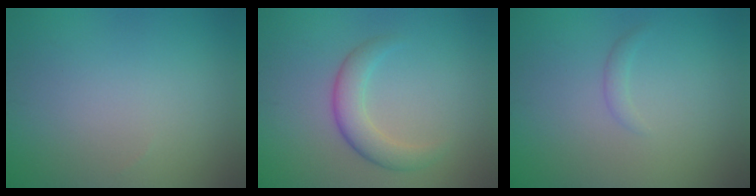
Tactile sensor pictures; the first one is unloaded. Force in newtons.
{"total": 3.2, "press": 3.2, "slide": 0.0}
{"total": 0.8, "press": 0.8, "slide": 0.1}